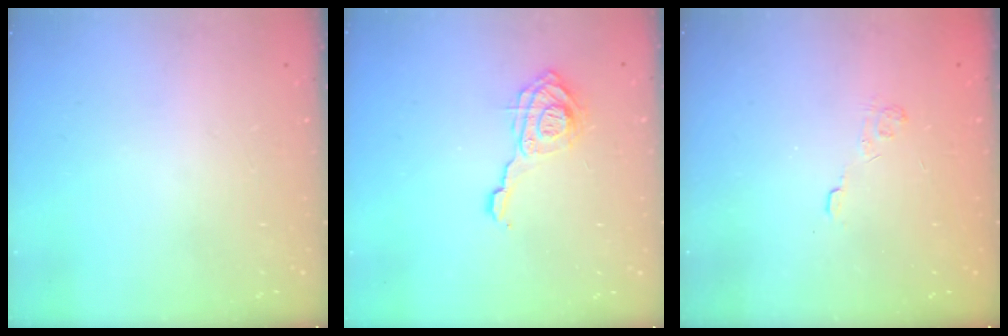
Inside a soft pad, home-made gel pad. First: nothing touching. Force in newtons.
{"total": 12.7, "press": 12.6, "slide": 1.4}
{"total": 2.3, "press": 1.8, "slide": 1.4}